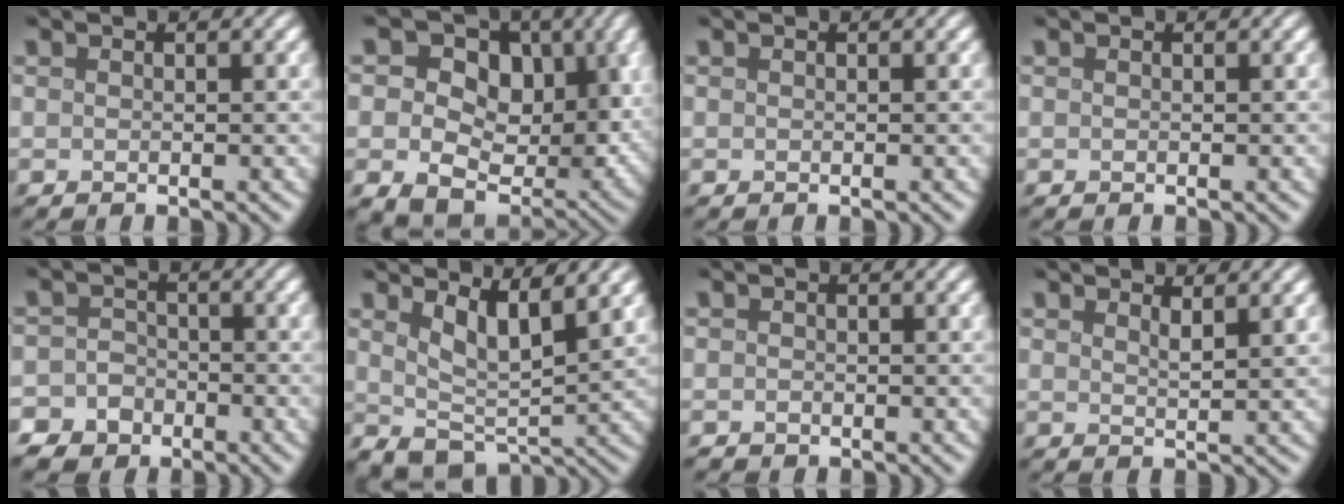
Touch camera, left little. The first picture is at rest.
{"total": 12.1, "force": [1.0, 8.9, 8.1], "torque": [-0.132, -0.020, 0.015]}
{"total": 0.0}
{"total": 0.0}
{"total": 8.0, "force": [-4.9, 6.2, 1.1], "torque": [-0.017, -0.022, -0.099]}
{"total": 3.8, "force": [1.8, 1.5, 3.0], "torque": [-0.064, -0.016, 0.039]}
{"total": 0.7, "force": [-0.5, 0.5, 0.0], "torque": [0.003, -0.005, -0.007]}
{"total": 1.0, "force": [0.9, 0.0, 0.6], "torque": [-0.012, -0.001, 0.016]}